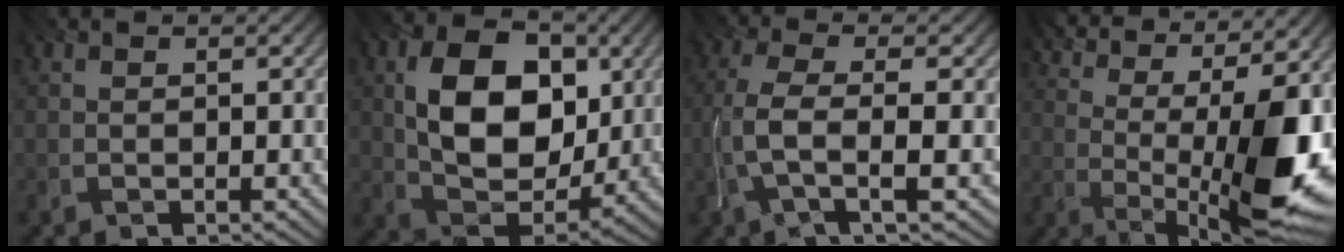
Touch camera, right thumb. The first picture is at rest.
{"total": 12.4, "force": [1.2, 8.3, 9.1], "torque": [-0.163, -0.007, 0.014]}
{"total": 5.2, "force": [-2.3, 0.7, 4.6], "torque": [-0.095, 0.003, -0.057]}
{"total": 15.9, "force": [2.5, 6.3, 14.4], "torque": [-0.206, 0.027, 0.050]}